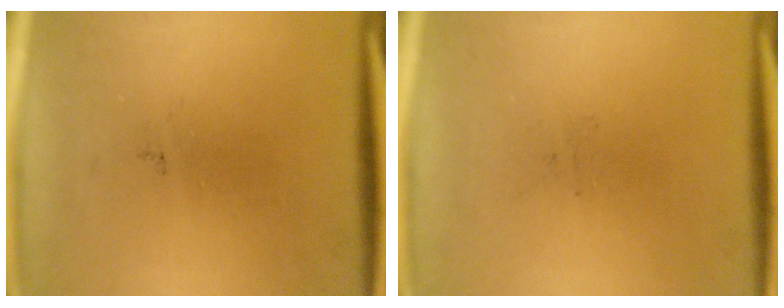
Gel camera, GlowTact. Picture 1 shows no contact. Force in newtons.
{"total": 0.0}